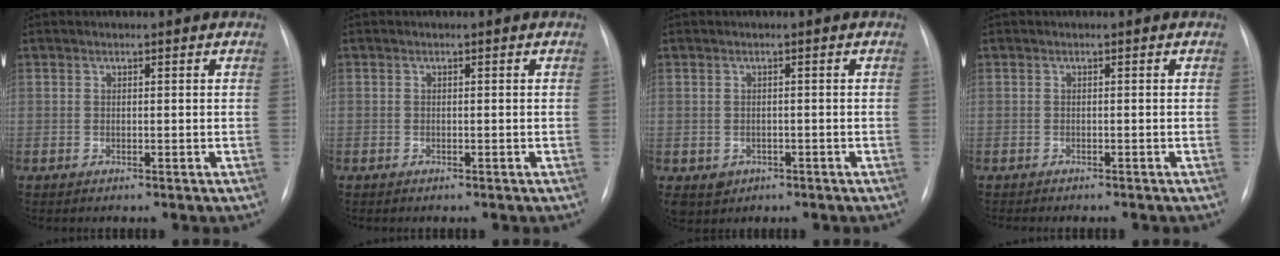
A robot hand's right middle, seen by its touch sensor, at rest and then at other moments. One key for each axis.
{"total": 0.0}
{"total": 3.4, "fx": -1.4, "fy": 3.0, "fz": 0.9, "tx": -0.014, "ty": 0.000, "tz": -0.012}
{"total": 3.4, "fx": -3.0, "fy": 0.5, "fz": 1.6, "tx": -0.024, "ty": -0.009, "tz": -0.030}